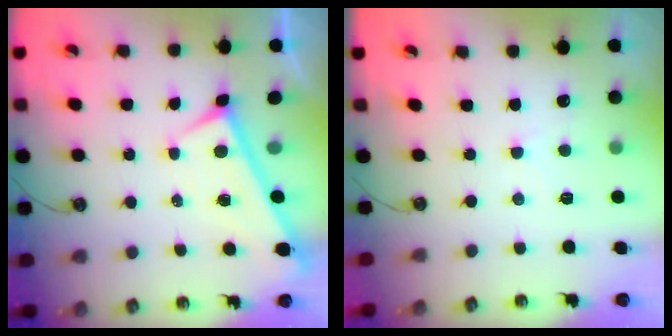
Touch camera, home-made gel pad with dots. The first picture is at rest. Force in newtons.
{"total": 4.0, "press": 4.0, "slide": 0.5}